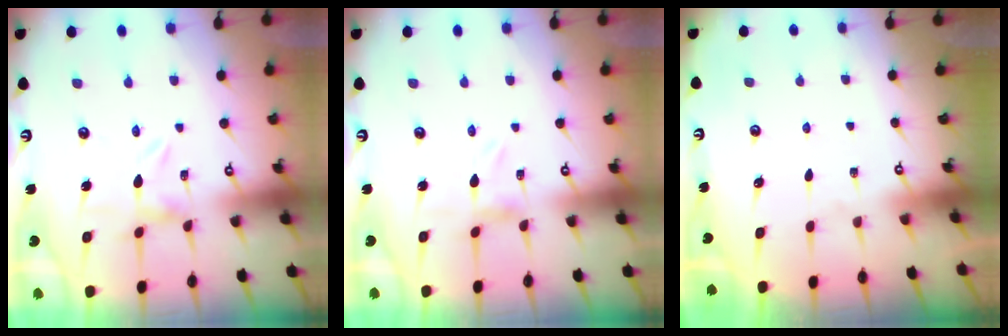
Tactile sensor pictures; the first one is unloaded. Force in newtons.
{"total": 0.0}
{"total": 0.0}